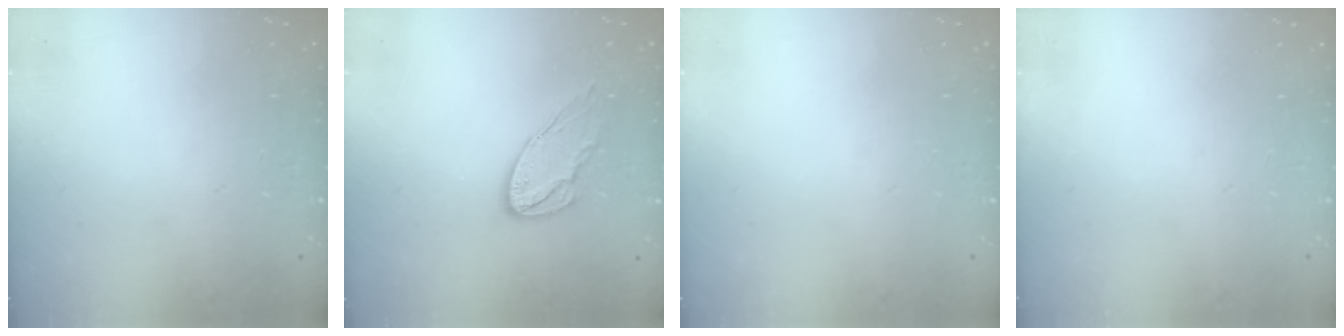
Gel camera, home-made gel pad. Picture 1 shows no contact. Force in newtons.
{"total": 8.9, "press": 8.9, "slide": 0.3}
{"total": 0.0}
{"total": 0.0}